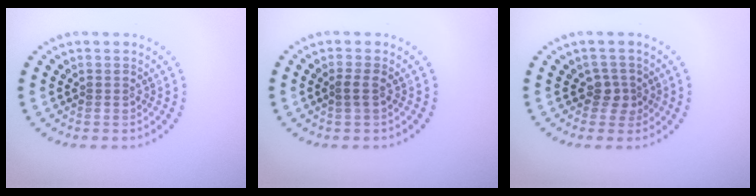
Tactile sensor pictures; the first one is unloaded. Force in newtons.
{"total": 1.0, "press": 0.9, "slide": 0.4}
{"total": 1.9, "press": 1.4, "slide": 1.3}